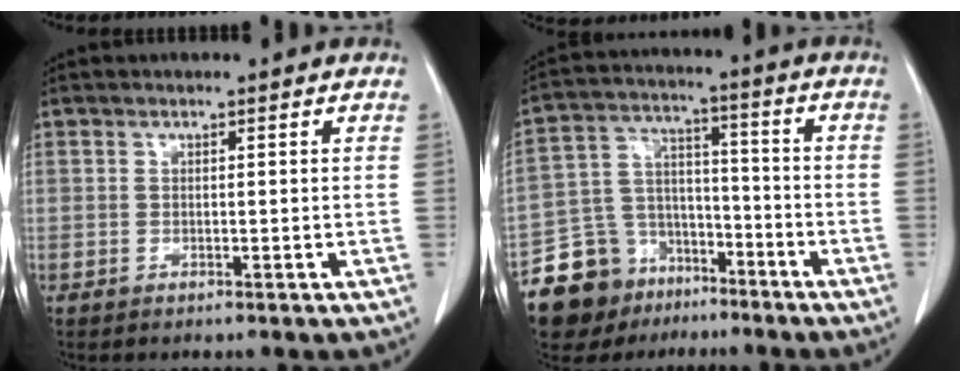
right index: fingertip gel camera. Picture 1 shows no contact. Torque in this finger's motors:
{"motor_torque": [-0.07, -0.12, -0.24, -0.21]}